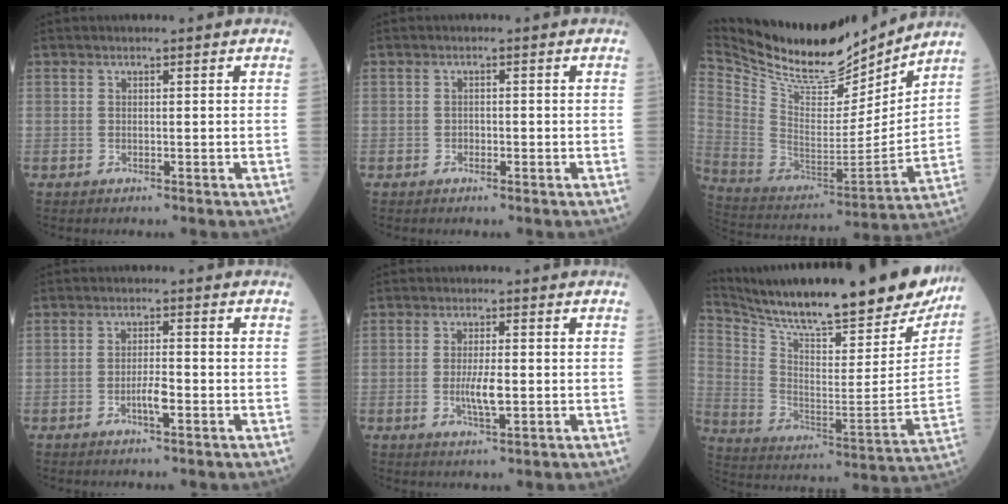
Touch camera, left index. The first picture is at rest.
{"total": 0.7, "force": [-0.5, 0.4, 0.2], "torque": [0.001, 0.000, -0.012]}
{"total": 21.6, "force": [19.8, 4.5, 7.4], "torque": [-0.154, -0.038, 0.337]}
{"total": 2.7, "force": [-1.4, 0.3, 2.3], "torque": [-0.041, -0.002, -0.027]}
{"total": 3.7, "force": [-0.8, 0.7, 3.5], "torque": [-0.070, -0.007, -0.014]}
{"total": 30.5, "force": [26.2, 4.4, 15.1], "torque": [-0.258, -0.070, 0.367]}